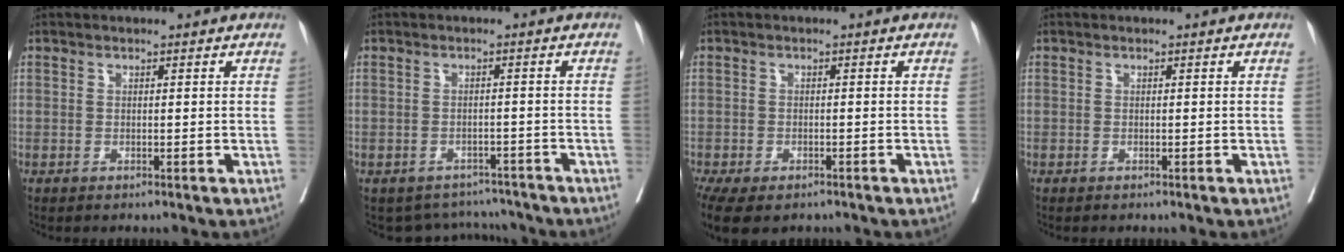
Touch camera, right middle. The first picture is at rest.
{"total": 6.6, "force": [-6.1, 2.4, -0.8], "torque": [0.019, 0.027, -0.075]}
{"total": 11.2, "force": [-7.4, 5.9, 6.0], "torque": [-0.150, -0.018, -0.101]}
{"total": 0.0}